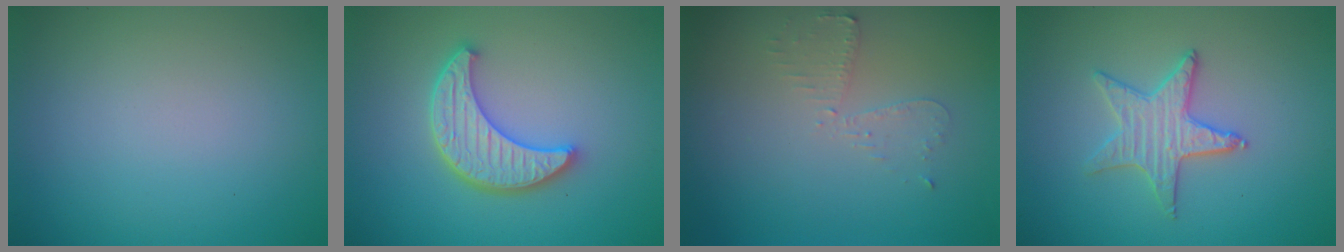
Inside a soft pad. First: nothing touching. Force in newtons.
{"total": 4.8, "press": 4.0, "slide": 2.7}
{"total": 1.9, "press": 1.9, "slide": 0.4}
{"total": 2.4, "press": 2.4, "slide": 0.2}